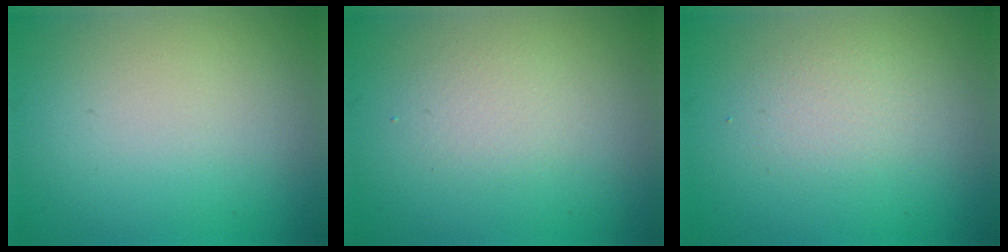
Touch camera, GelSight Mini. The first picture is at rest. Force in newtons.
{"total": 1.5, "press": 1.5, "slide": 0.2}
{"total": 1.6, "press": 1.6, "slide": 0.1}